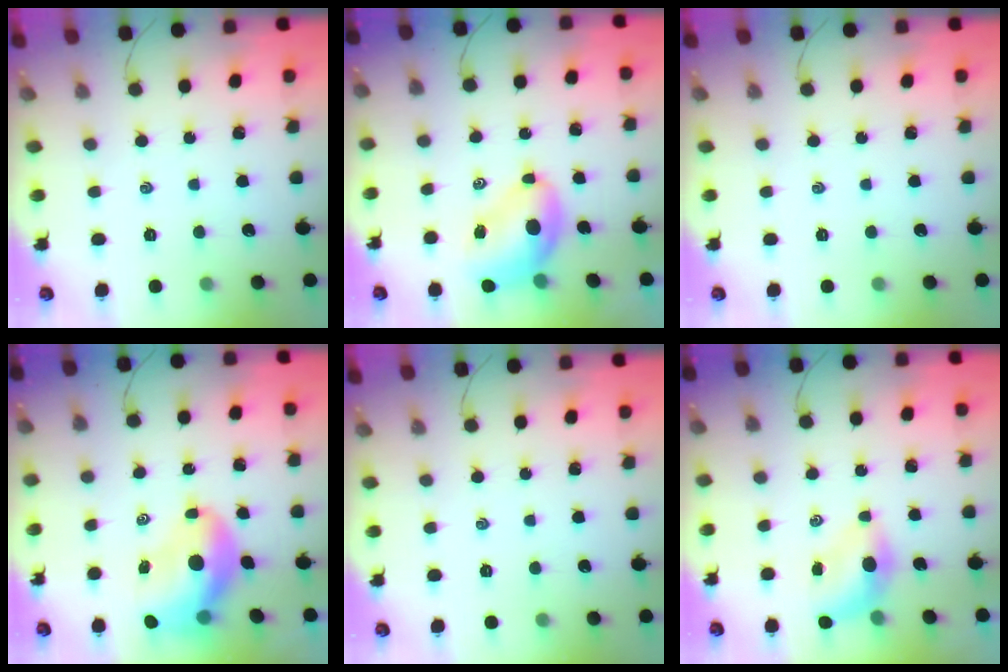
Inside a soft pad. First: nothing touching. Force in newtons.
{"total": 7.6, "press": 7.3, "slide": 2.3}
{"total": 0.0}
{"total": 10.1, "press": 9.6, "slide": 2.9}
{"total": 0.0}
{"total": 5.1, "press": 4.9, "slide": 1.4}